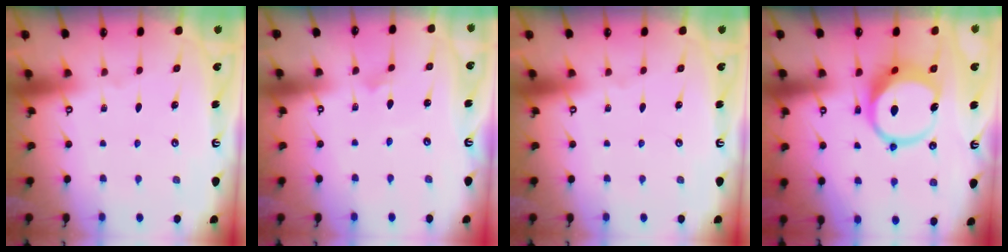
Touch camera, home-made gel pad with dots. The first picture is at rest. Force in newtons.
{"total": 1.9, "press": 1.9, "slide": 0.1}
{"total": 0.0}
{"total": 10.3, "press": 10.2, "slide": 1.2}